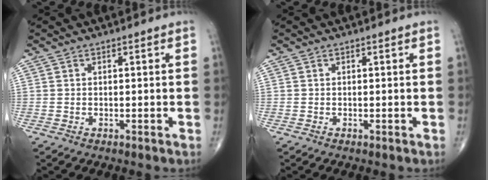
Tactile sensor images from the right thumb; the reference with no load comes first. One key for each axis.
{"total": 0.0}